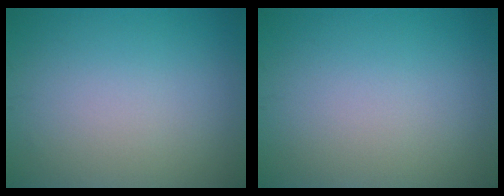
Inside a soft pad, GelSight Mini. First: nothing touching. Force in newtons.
{"total": 0.0}